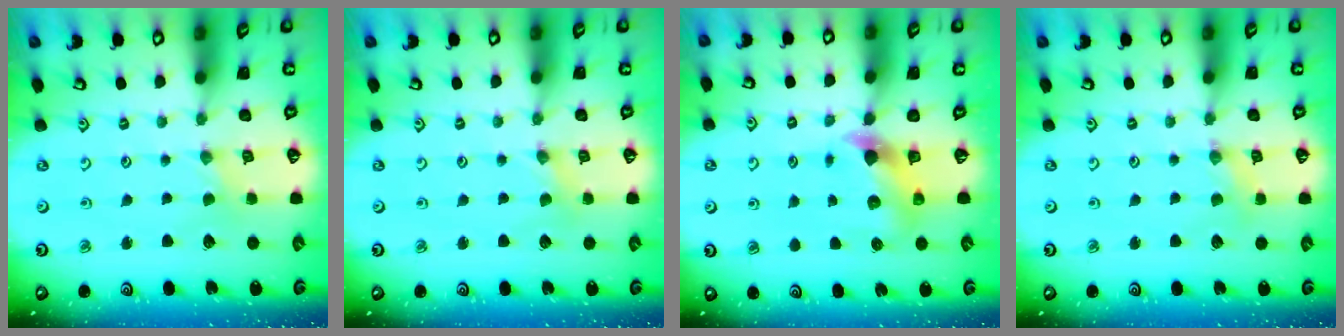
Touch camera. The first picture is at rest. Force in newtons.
{"total": 0.9, "press": 0.9, "slide": 0.2}
{"total": 6.1, "press": 6.1, "slide": 0.7}
{"total": 2.8, "press": 2.7, "slide": 0.4}